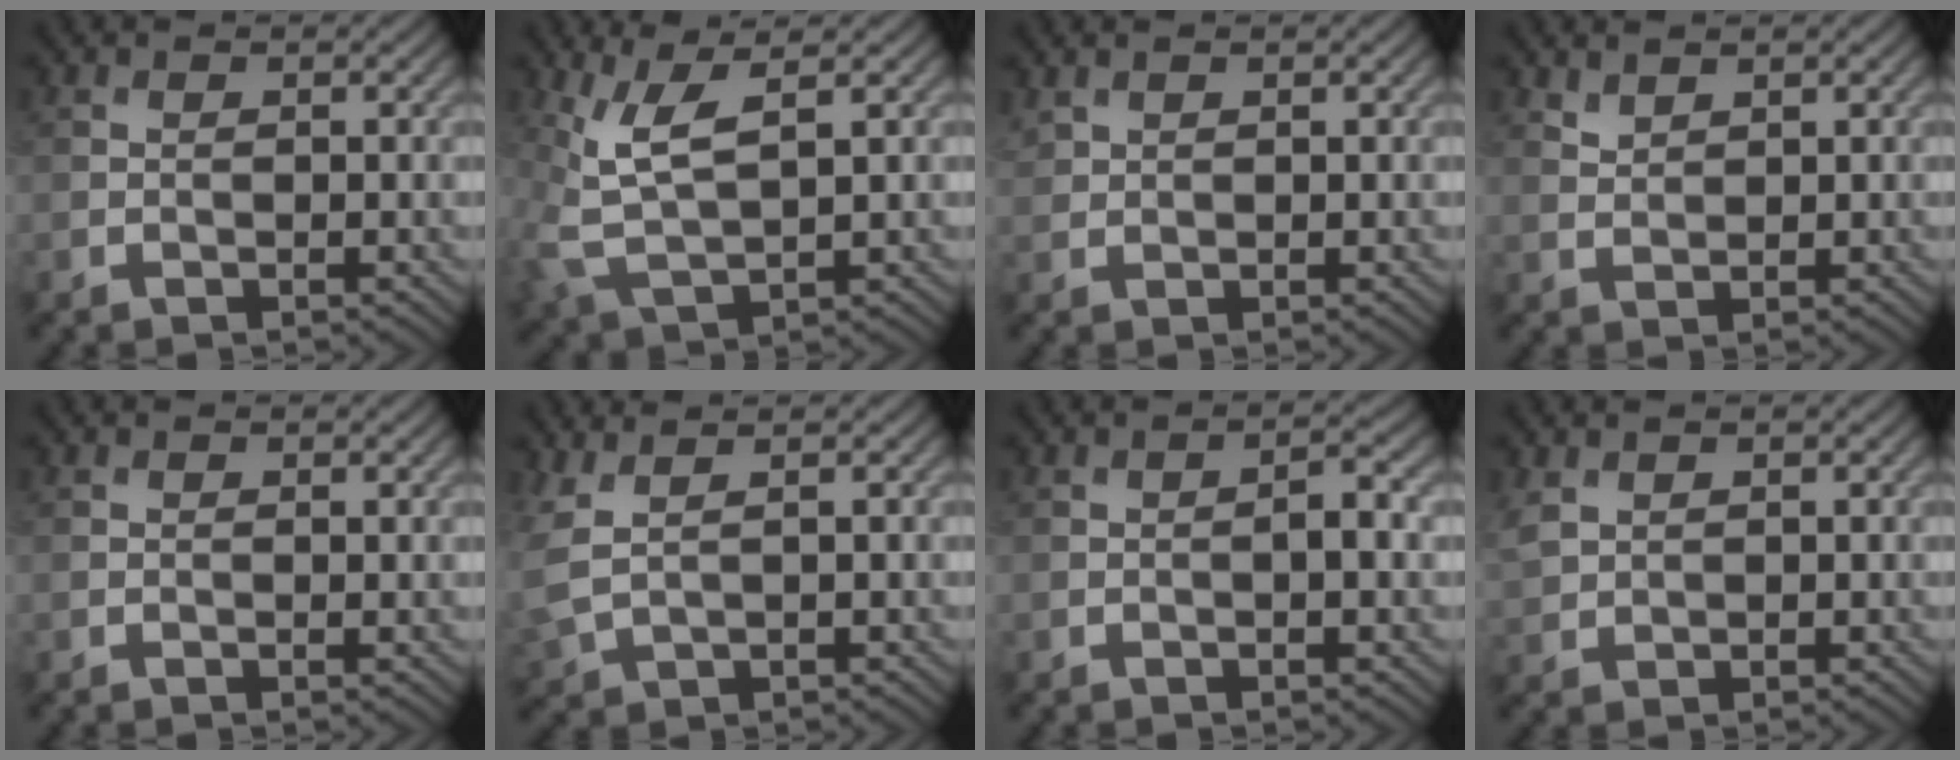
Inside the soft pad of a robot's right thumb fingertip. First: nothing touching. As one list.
[{"total": 6.5, "force": [2.0, 2.2, 5.7], "torque": [-0.149, 0.003, 0.045]}, {"total": 1.1, "force": [1.0, 0.4, 0.3], "torque": [-0.014, 0.004, 0.026]}, {"total": 1.5, "force": [1.3, 0.5, 0.5], "torque": [-0.016, 0.001, 0.032]}, {"total": 0.0}, {"total": 3.6, "force": [1.5, 1.6, 2.8], "torque": [-0.094, 0.000, 0.039]}, {"total": 2.1, "force": [-0.2, 0.6, 2.0], "torque": [-0.033, 0.003, -0.005]}, {"total": 2.1, "force": [1.2, 1.4, 1.1], "torque": [-0.037, 0.003, 0.030]}]